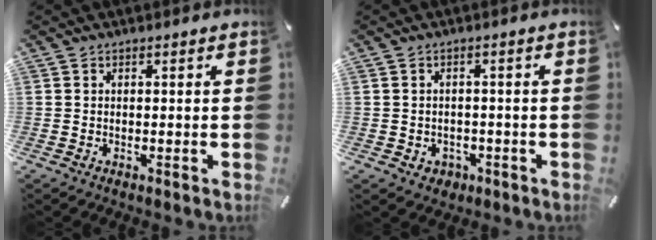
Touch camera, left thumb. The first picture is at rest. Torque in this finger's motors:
{"motor_torque": [-0.21, -0.15, -0.14, -0.14, 0.03]}